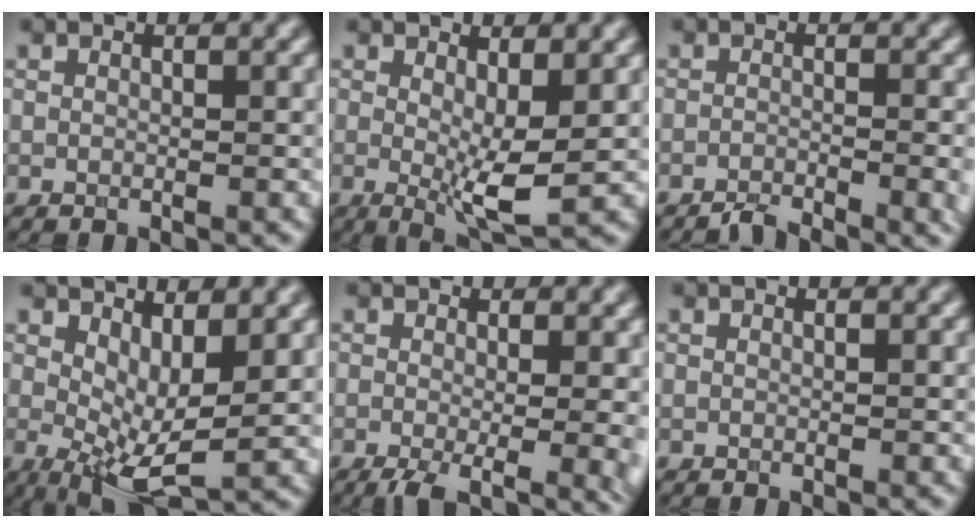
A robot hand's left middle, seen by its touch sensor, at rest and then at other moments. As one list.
[{"total": 4.6, "force": [0.1, 1.1, 4.5], "torque": [-0.073, -0.015, 0.004]}, {"total": 3.6, "force": [-2.4, 0.9, 2.4], "torque": [-0.034, -0.005, -0.044]}, {"total": 6.3, "force": [1.4, 2.6, 5.6], "torque": [-0.103, -0.014, 0.027]}, {"total": 7.0, "force": [-1.6, 2.8, 6.2], "torque": [-0.089, -0.022, -0.017]}, {"total": 0.0}]